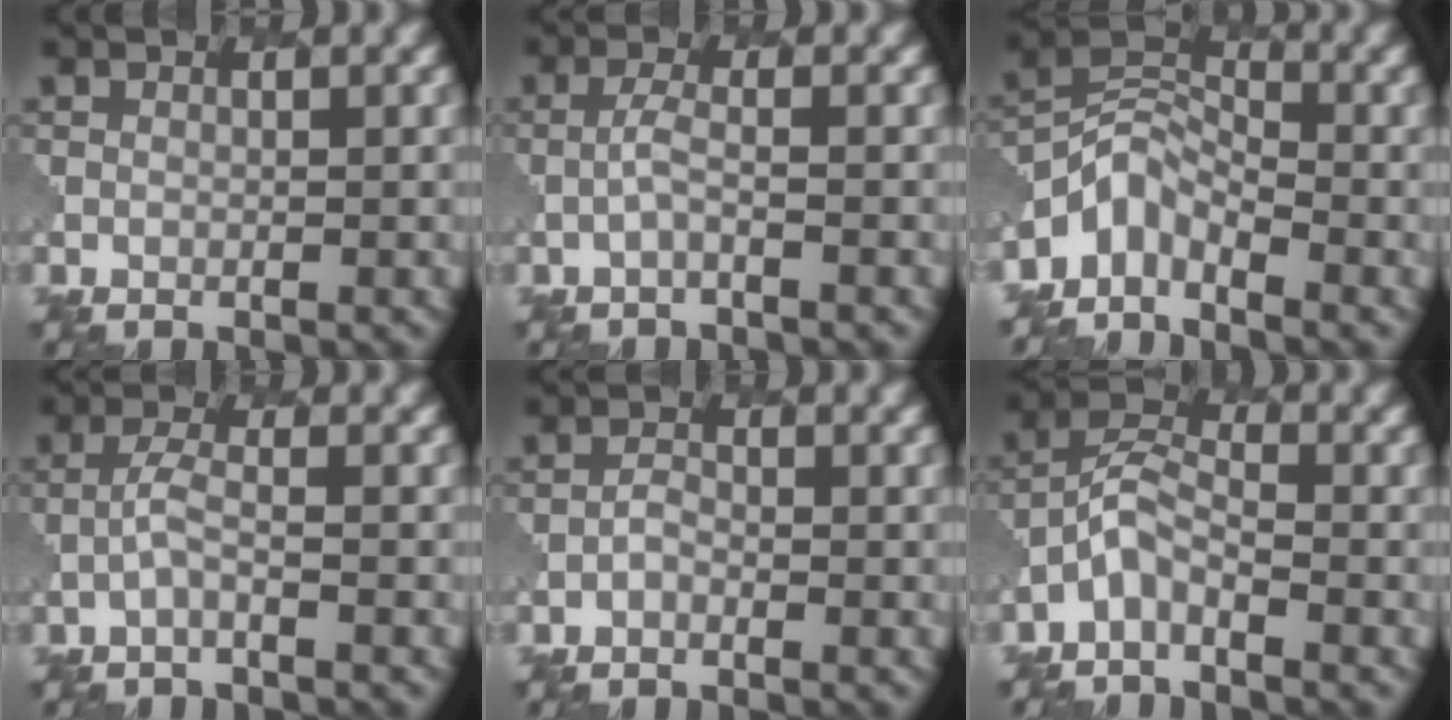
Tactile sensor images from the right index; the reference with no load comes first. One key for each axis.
{"total": 1.2, "fx": -0.4, "fy": 0.1, "fz": 1.2, "tx": -0.027, "ty": 0.002, "tz": -0.015}
{"total": 3.5, "fx": -2.7, "fy": 1.9, "fz": 1.2, "tx": -0.020, "ty": 0.006, "tz": -0.065}
{"total": 1.4, "fx": -0.6, "fy": 0.1, "fz": 1.3, "tx": -0.031, "ty": 0.005, "tz": -0.020}
{"total": 0.5, "fx": -0.4, "fy": 0.3, "fz": 0.2, "tx": -0.007, "ty": 0.001, "tz": -0.010}
{"total": 2.7, "fx": -1.9, "fy": 1.1, "fz": 1.6, "tx": -0.035, "ty": 0.008, "tz": -0.046}